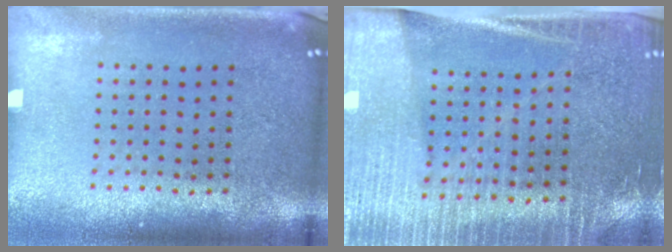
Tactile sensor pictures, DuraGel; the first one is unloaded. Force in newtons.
{"total": 3.4, "press": 3.1, "slide": 1.4}